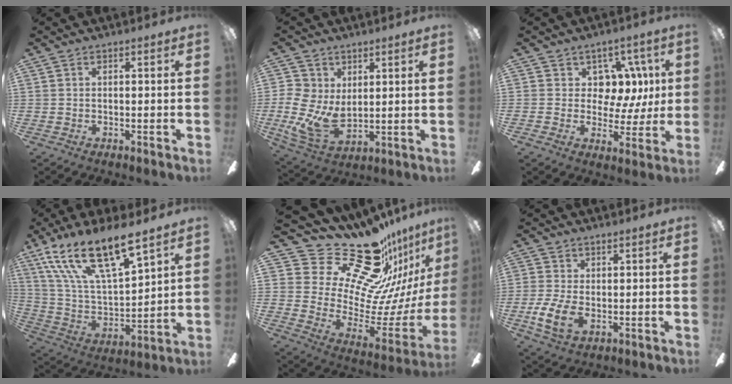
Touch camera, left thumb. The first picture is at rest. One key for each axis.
{"total": 9.9, "fx": 1.6, "fy": 6.6, "fz": 7.2, "tx": -0.165, "ty": -0.029, "tz": 0.029}
{"total": 9.6, "fx": 3.3, "fy": 7.8, "fz": 4.6, "tx": -0.064, "ty": -0.014, "tz": 0.067}
{"total": 19.9, "fx": 14.2, "fy": 5.8, "fz": 12.7, "tx": -0.261, "ty": -0.096, "tz": 0.243}
{"total": 28.6, "fx": 21.7, "fy": 11.8, "fz": 14.3, "tx": -0.220, "ty": -0.181, "tz": 0.406}
{"total": 8.6, "fx": -1.8, "fy": 5.1, "fz": 6.7, "tx": -0.143, "ty": -0.007, "tz": -0.032}